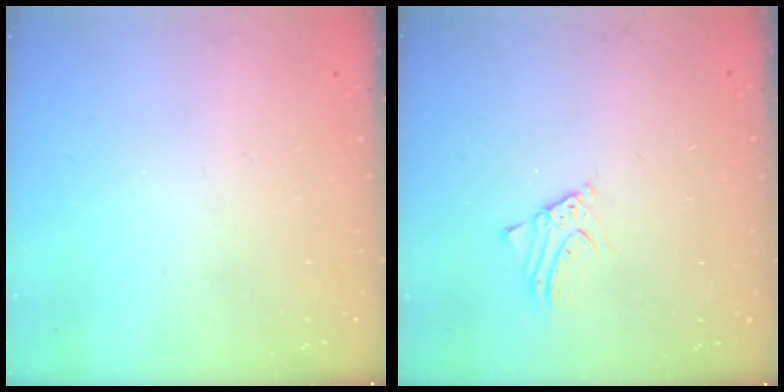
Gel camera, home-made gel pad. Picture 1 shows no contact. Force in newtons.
{"total": 2.4, "press": 2.4, "slide": 0.1}